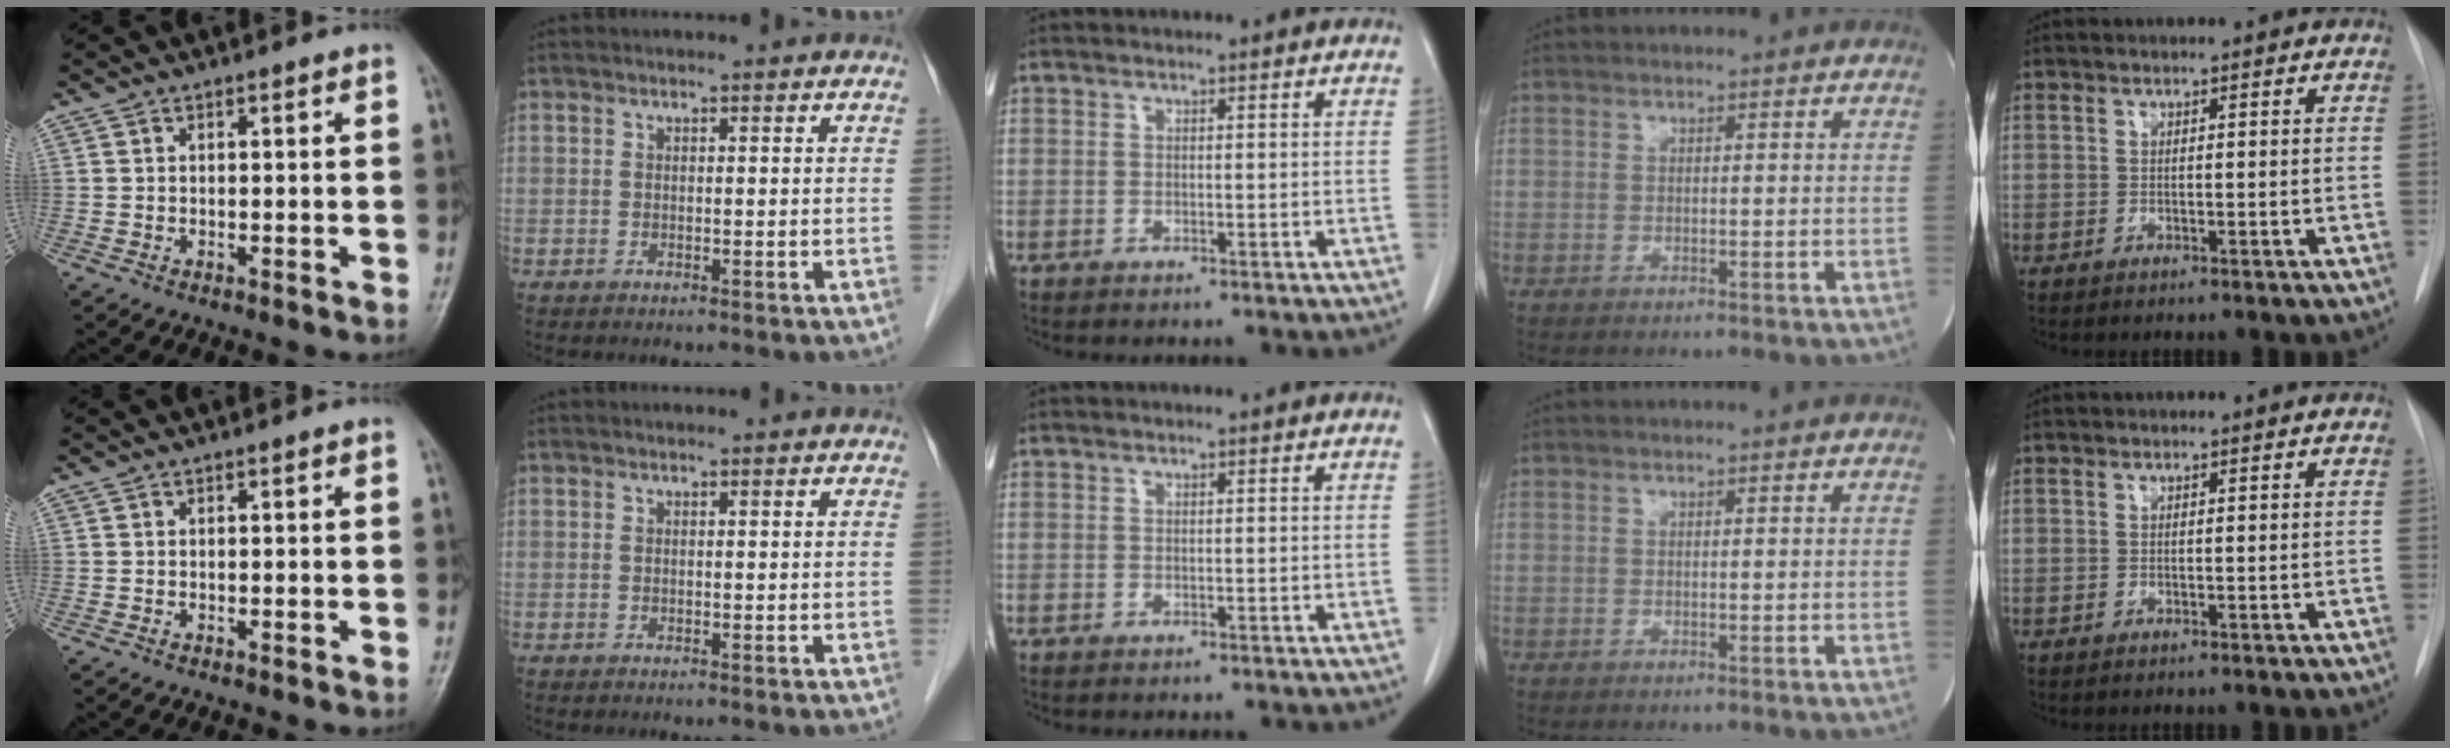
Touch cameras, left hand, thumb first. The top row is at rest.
{}